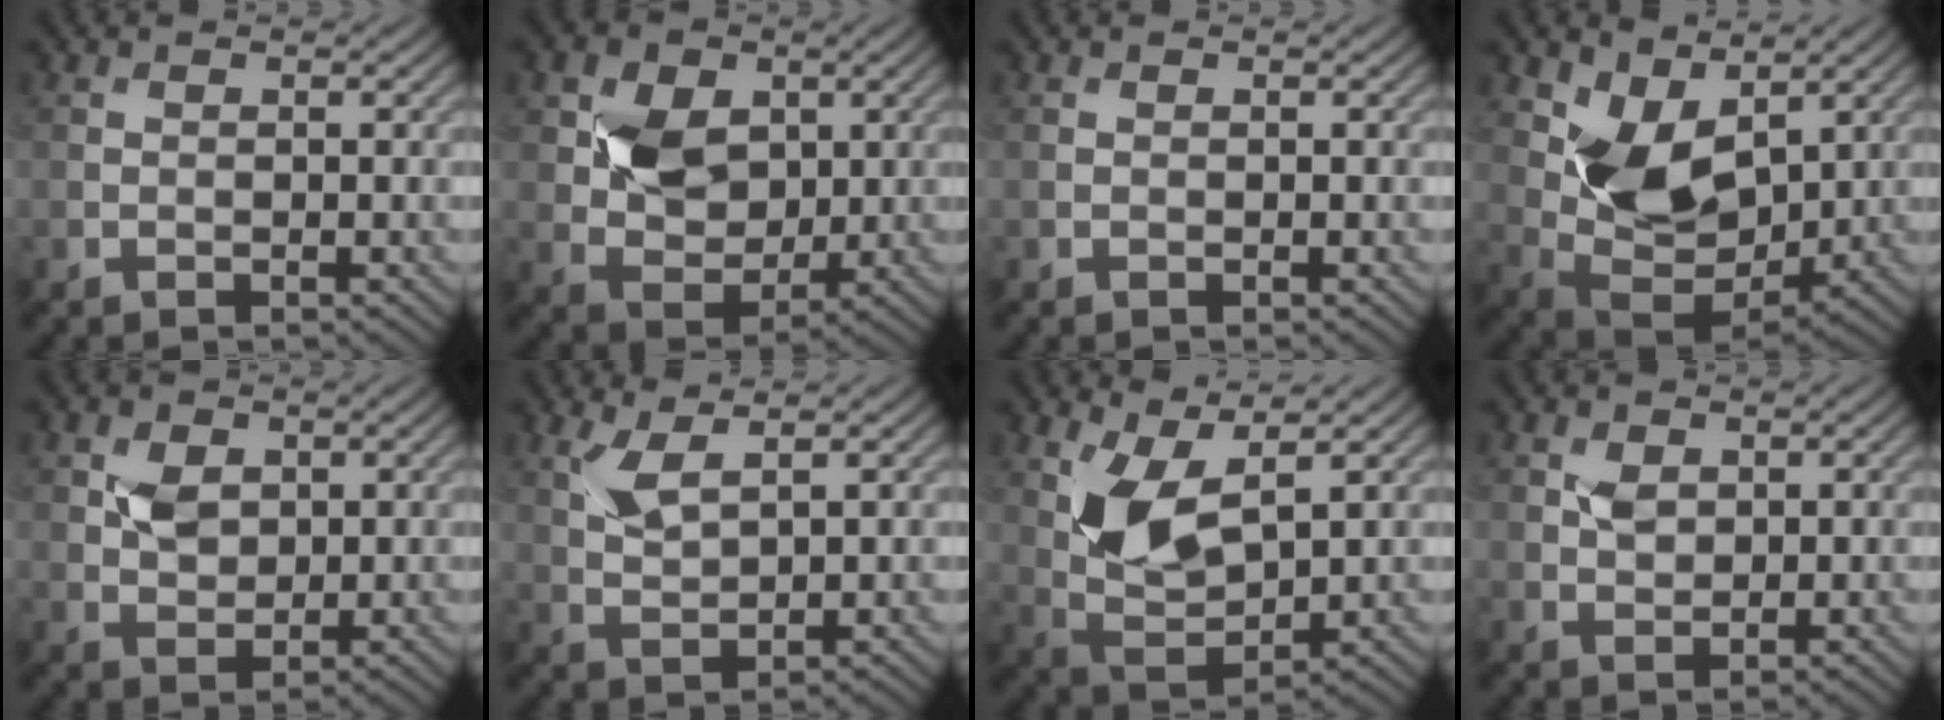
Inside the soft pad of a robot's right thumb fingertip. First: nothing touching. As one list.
[{"total": 6.9, "force": [1.7, 5.3, 4.0], "torque": [-0.088, -0.005, 0.028]}, {"total": 0.0}, {"total": 8.8, "force": [3.9, 5.4, 5.6], "torque": [-0.117, -0.017, 0.076]}, {"total": 3.6, "force": [1.0, 2.7, 2.2], "torque": [-0.046, -0.002, 0.018]}, {"total": 3.5, "force": [1.9, 1.1, 2.7], "torque": [-0.070, -0.002, 0.043]}, {"total": 7.7, "force": [3.0, 3.5, 6.1], "torque": [-0.135, -0.009, 0.060]}, {"total": 2.3, "force": [0.8, 1.6, 1.3], "torque": [-0.029, -0.003, 0.017]}]